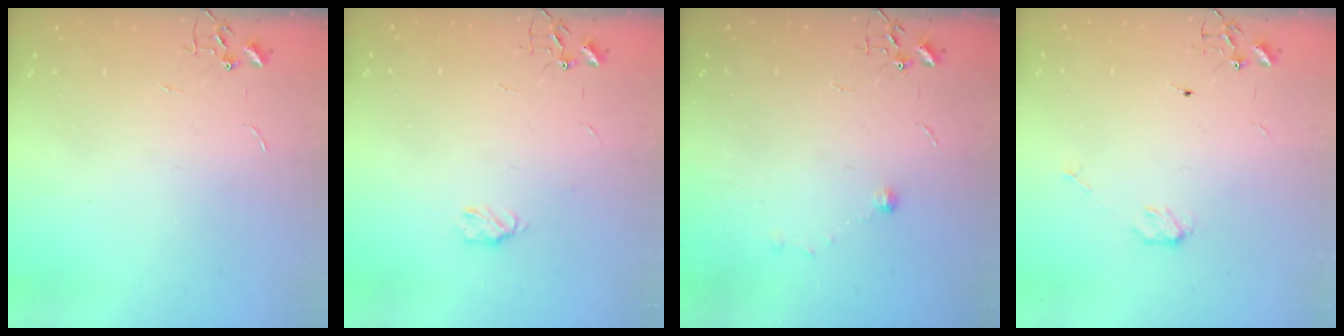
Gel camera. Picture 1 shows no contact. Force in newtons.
{"total": 4.5, "press": 4.4, "slide": 0.7}
{"total": 4.9, "press": 4.8, "slide": 0.6}
{"total": 3.9, "press": 3.9, "slide": 0.3}